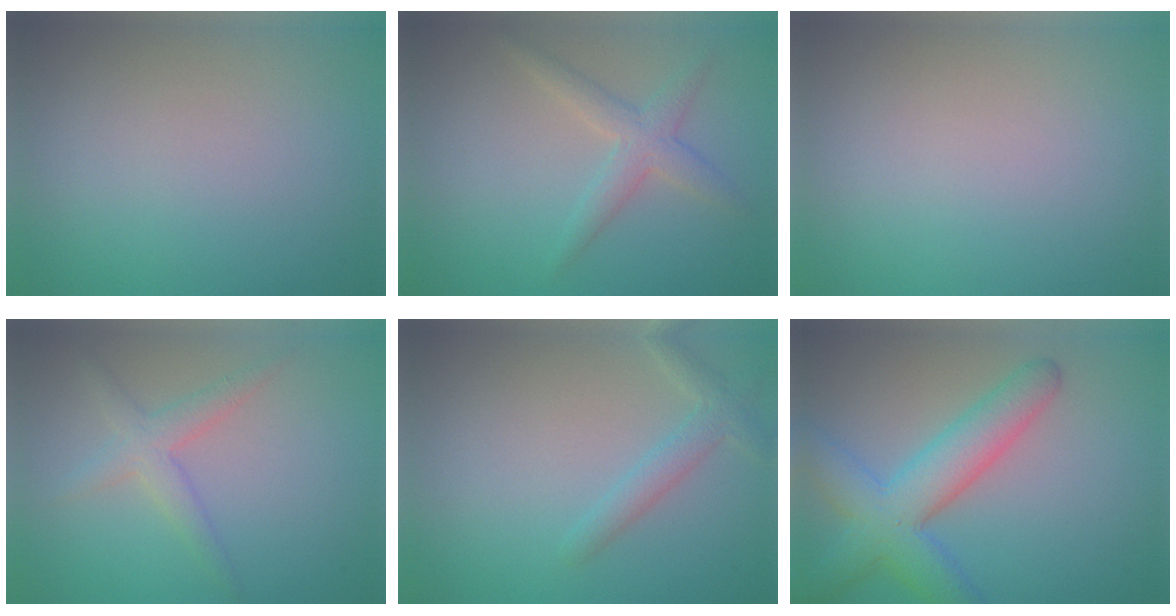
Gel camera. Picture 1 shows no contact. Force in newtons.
{"total": 2.5, "press": 2.5, "slide": 0.1}
{"total": 0.0}
{"total": 2.4, "press": 2.4, "slide": 0.1}
{"total": 2.0, "press": 2.0, "slide": 0.1}
{"total": 6.5, "press": 6.5, "slide": 0.1}